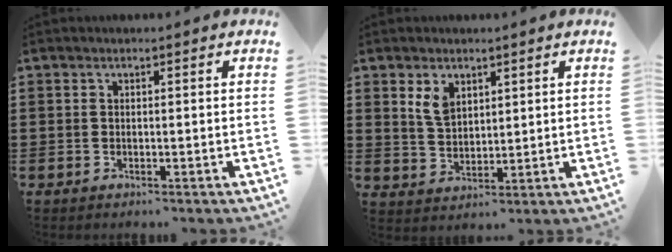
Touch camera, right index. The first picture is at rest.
{"total": 4.1, "force": [2.1, 2.5, 2.4], "torque": [-0.056, 0.008, 0.039]}